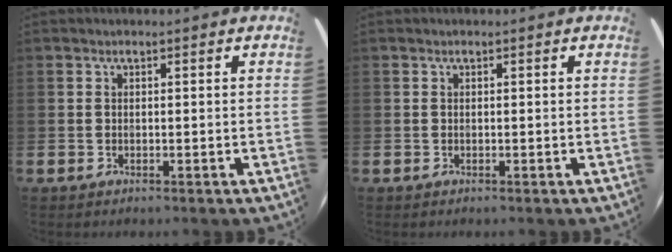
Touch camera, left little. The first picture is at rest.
{"total": 0.0}